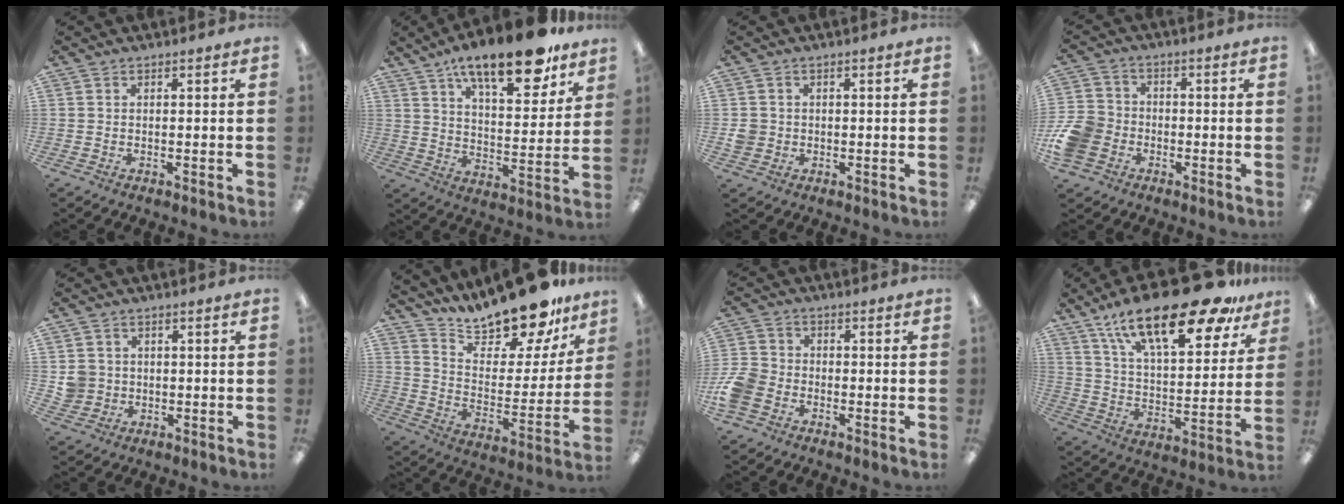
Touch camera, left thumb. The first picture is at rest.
{"total": 17.8, "force": [13.0, 5.9, 10.8], "torque": [-0.168, -0.074, 0.214]}
{"total": 3.0, "force": [-0.4, 3.0, 0.6], "torque": [-0.004, 0.001, -0.008]}
{"total": 9.7, "force": [-3.4, 8.0, 4.3], "torque": [-0.091, 0.034, -0.058]}
{"total": 4.3, "force": [0.1, 4.3, 0.4], "torque": [-0.010, 0.007, 0.005]}
{"total": 19.0, "force": [17.2, 5.0, 6.1], "torque": [-0.099, -0.139, 0.299]}
{"total": 7.3, "force": [-3.2, 5.6, 3.4], "torque": [-0.076, 0.023, -0.057]}
{"total": 24.9, "force": [17.2, 8.7, 15.9], "torque": [-0.248, -0.101, 0.282]}